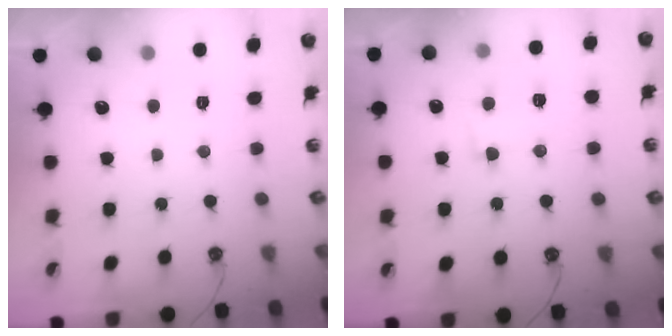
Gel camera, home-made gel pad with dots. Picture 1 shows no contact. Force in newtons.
{"total": 1.5, "press": 0.3, "slide": 1.5}